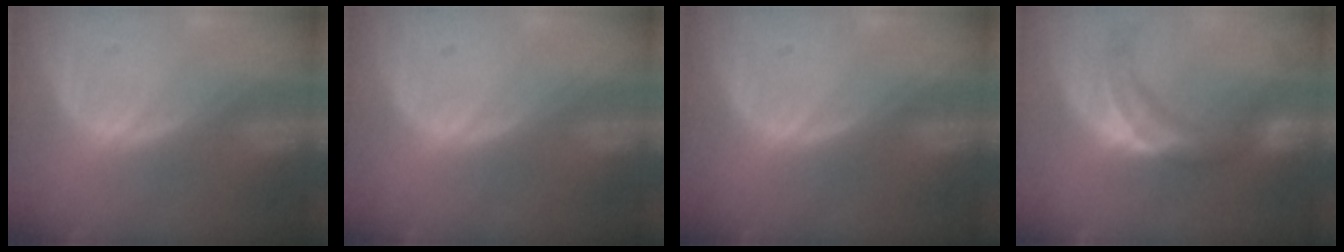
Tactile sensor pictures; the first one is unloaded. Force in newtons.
{"total": 0.0}
{"total": 0.0}
{"total": 9.8, "press": 9.4, "slide": 2.9}